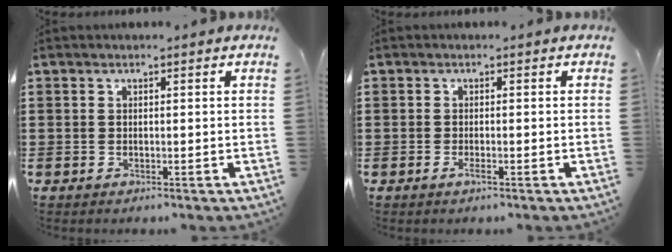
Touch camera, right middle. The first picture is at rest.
{"total": 1.0, "force": [-0.4, 0.2, 0.9], "torque": [-0.017, -0.003, -0.007]}